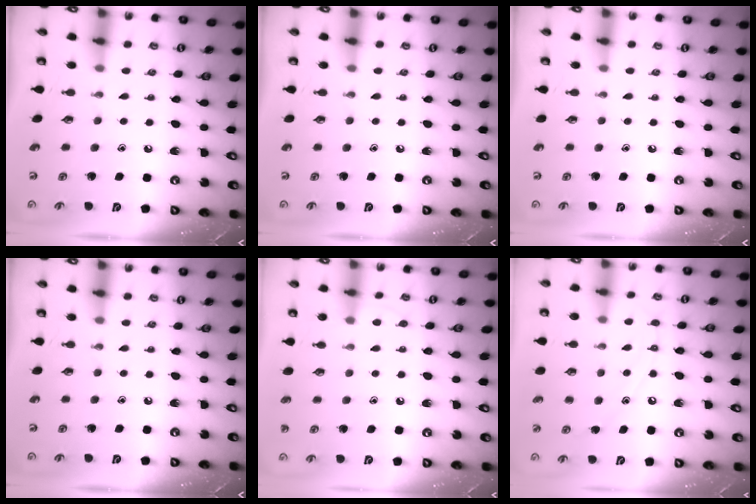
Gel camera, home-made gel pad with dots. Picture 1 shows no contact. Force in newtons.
{"total": 0.0}
{"total": 0.0}
{"total": 0.0}
{"total": 5.8, "press": 5.7, "slide": 0.6}
{"total": 8.8, "press": 8.8, "slide": 0.7}